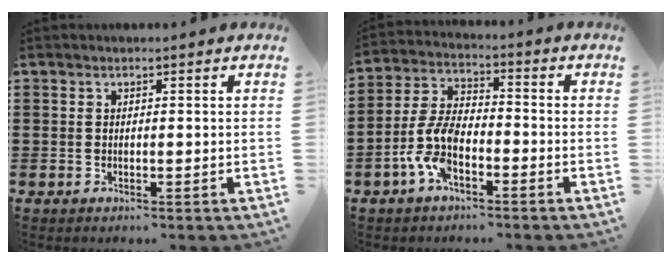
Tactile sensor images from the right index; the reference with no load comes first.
{"total": 8.0, "force": [-3.3, 3.6, 6.3], "torque": [-0.156, -0.004, -0.069]}